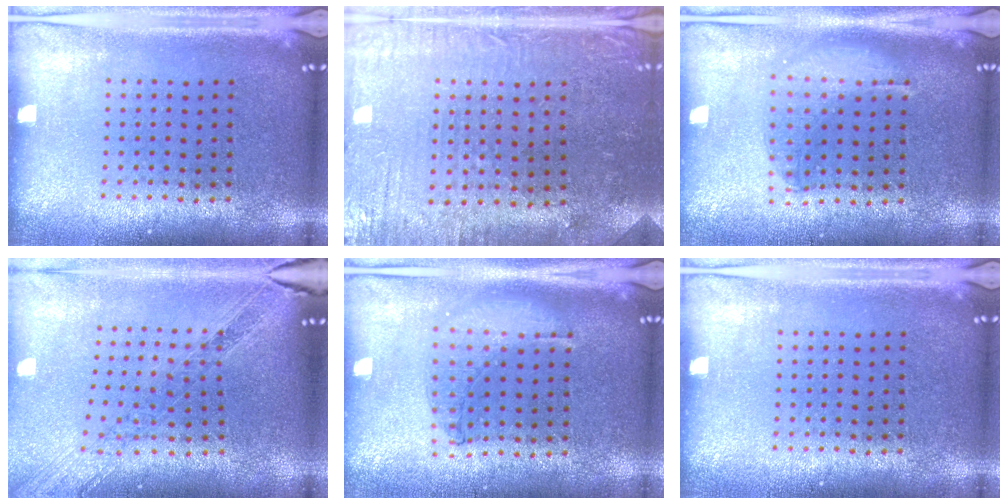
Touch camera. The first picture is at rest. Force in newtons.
{"total": 1.0, "press": 0.9, "slide": 0.4}
{"total": 1.4, "press": 1.3, "slide": 0.5}
{"total": 1.2, "press": 1.2, "slide": 0.3}
{"total": 0.9, "press": 0.9, "slide": 0.3}
{"total": 0.0}